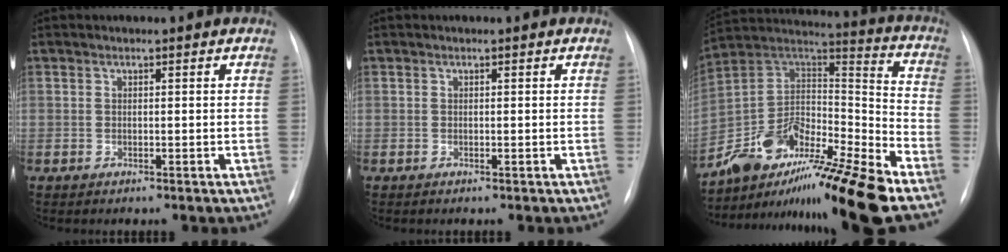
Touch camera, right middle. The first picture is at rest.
{"total": 0.0}
{"total": 23.3, "force": [-17.7, 2.2, 15.0], "torque": [-0.245, 0.006, -0.314]}